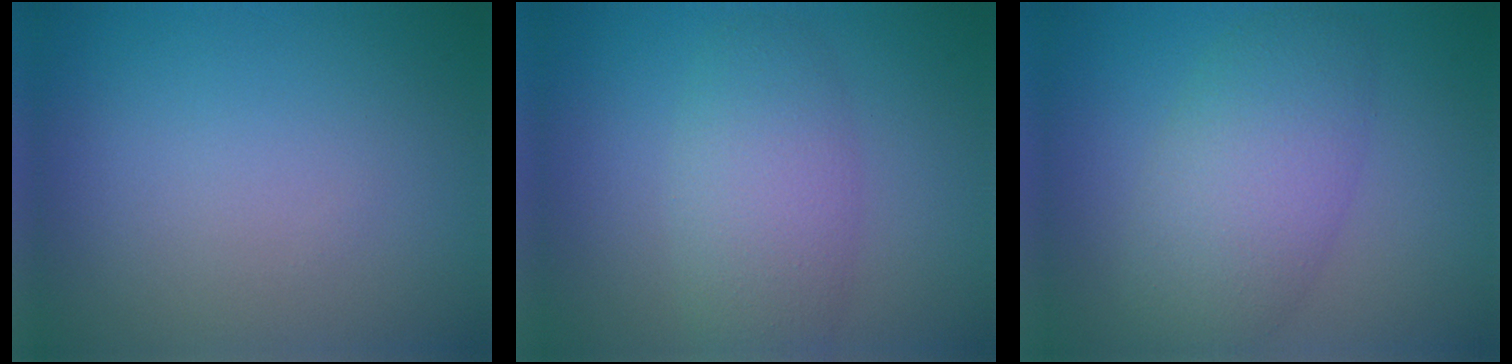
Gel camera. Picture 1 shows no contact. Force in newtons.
{"total": 4.3, "press": 4.3, "slide": 0.1}
{"total": 5.7, "press": 5.7, "slide": 0.3}